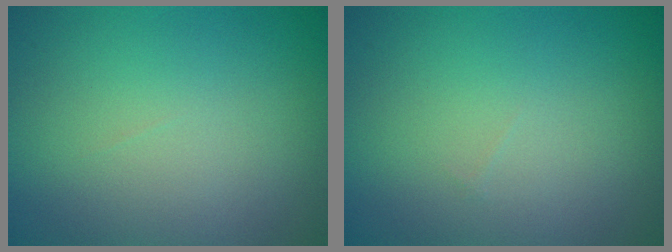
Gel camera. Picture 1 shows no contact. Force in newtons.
{"total": 0.0}